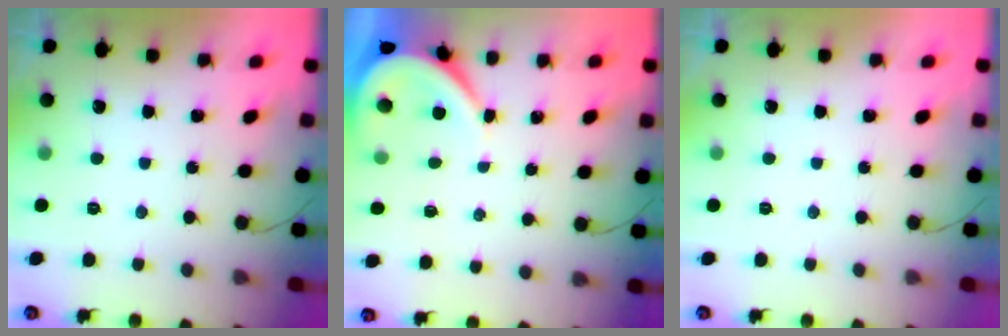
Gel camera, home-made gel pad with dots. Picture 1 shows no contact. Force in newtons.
{"total": 3.7, "press": 3.7, "slide": 0.4}
{"total": 0.0}